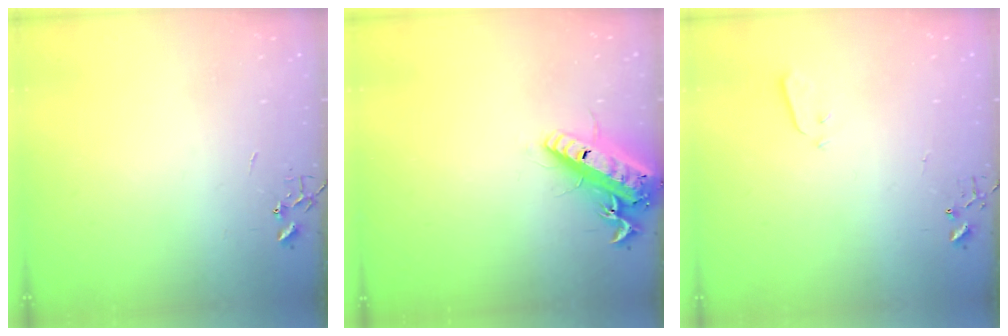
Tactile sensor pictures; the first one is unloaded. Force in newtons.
{"total": 17.3, "press": 17.0, "slide": 3.4}
{"total": 3.0, "press": 3.0, "slide": 0.3}